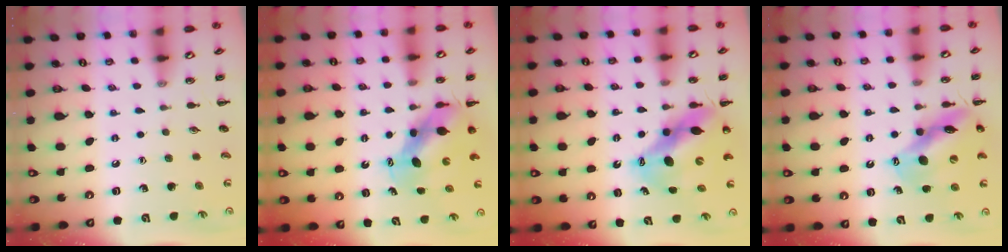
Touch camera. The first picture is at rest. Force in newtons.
{"total": 6.6, "press": 6.4, "slide": 1.3}
{"total": 12.8, "press": 12.5, "slide": 3.1}
{"total": 13.1, "press": 12.5, "slide": 3.7}